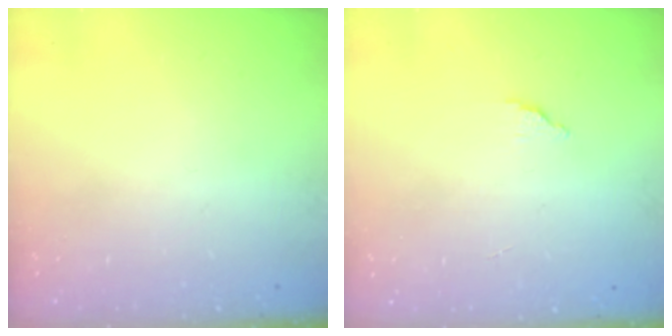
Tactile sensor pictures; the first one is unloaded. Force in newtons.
{"total": 1.5, "press": 1.5, "slide": 0.1}